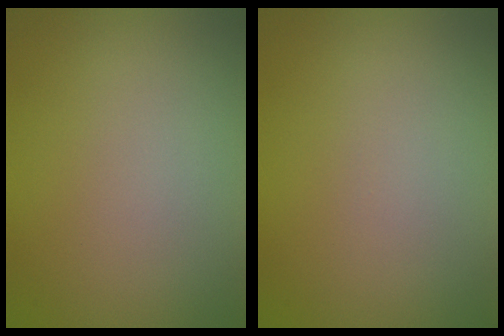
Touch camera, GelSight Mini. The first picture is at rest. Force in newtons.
{"total": 0.0}